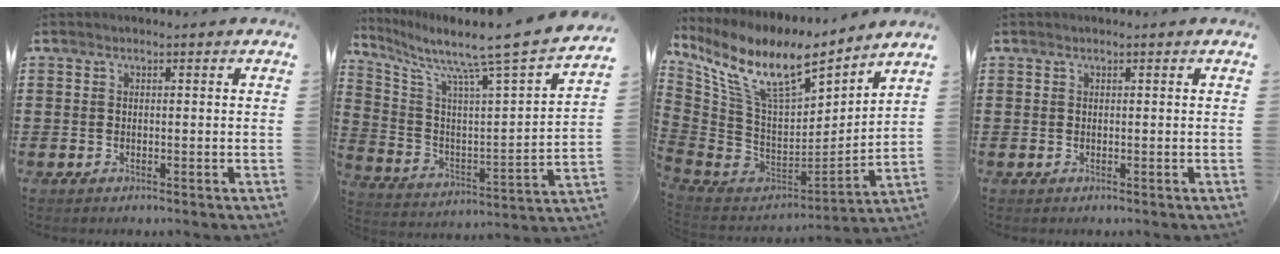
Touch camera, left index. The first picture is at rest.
{"total": 8.8, "force": [7.5, -0.1, 4.7], "torque": [-0.119, -0.068, 0.110]}
{"total": 13.4, "force": [8.4, 4.4, 9.4], "torque": [-0.201, -0.050, 0.147]}
{"total": 0.0}